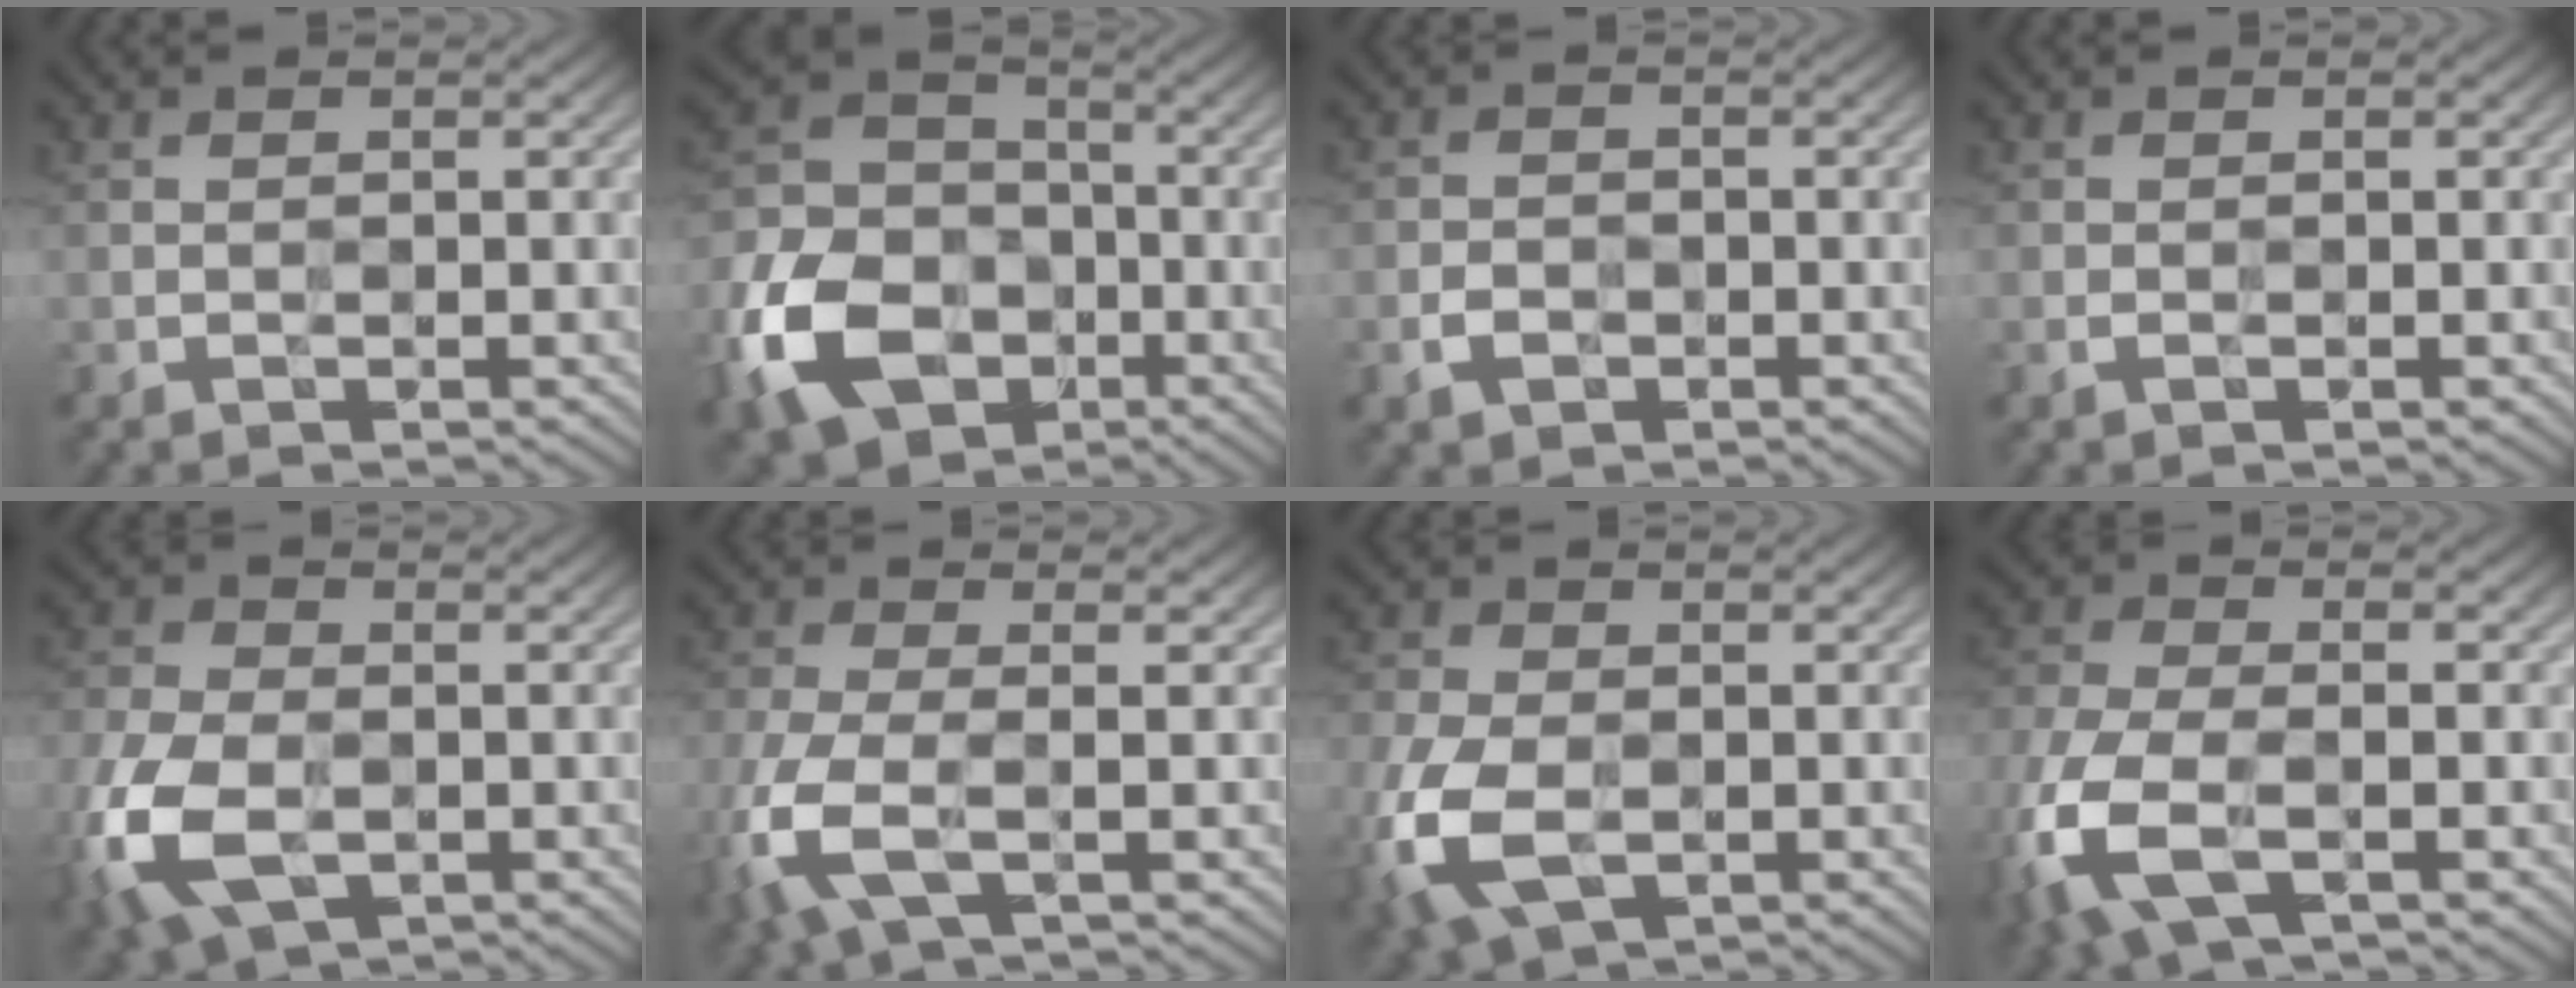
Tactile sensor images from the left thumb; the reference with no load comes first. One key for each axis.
{"total": 15.5, "fx": -6.6, "fy": 11.3, "fz": 8.3, "tx": -0.222, "ty": -0.033, "tz": -0.146}
{"total": 2.4, "fx": -1.3, "fy": 1.7, "fz": 1.2, "tx": -0.024, "ty": 0.000, "tz": -0.028}
{"total": 0.6, "fx": -0.3, "fy": 0.2, "fz": 0.4, "tx": -0.012, "ty": 0.000, "tz": -0.005}
{"total": 12.2, "fx": -4.1, "fy": 7.4, "fz": 8.8, "tx": -0.248, "ty": -0.031, "tz": -0.081}
{"total": 7.8, "fx": -2.8, "fy": 3.1, "fz": 6.6, "tx": -0.178, "ty": -0.015, "tz": -0.064}
{"total": 10.9, "fx": -3.4, "fy": 6.7, "fz": 7.9, "tx": -0.230, "ty": -0.030, "tz": -0.066}
{"total": 10.7, "fx": -4.6, "fy": 5.1, "fz": 8.2, "tx": -0.226, "ty": -0.023, "tz": -0.095}